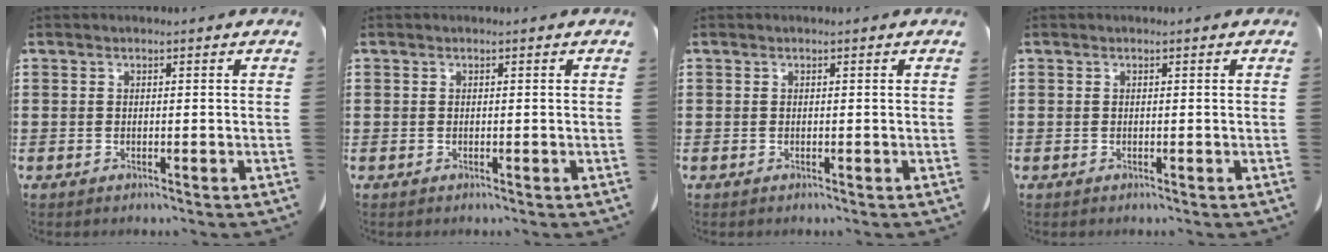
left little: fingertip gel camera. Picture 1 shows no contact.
{"total": 0.0}
{"total": 0.0}
{"total": 0.0}